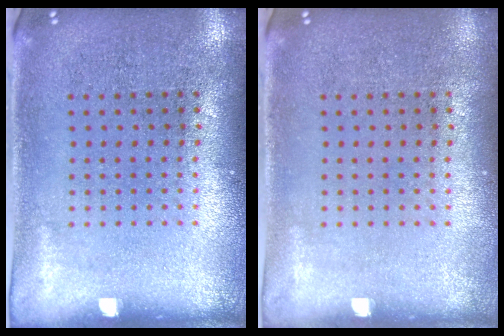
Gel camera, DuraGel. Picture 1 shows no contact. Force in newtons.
{"total": 0.0}